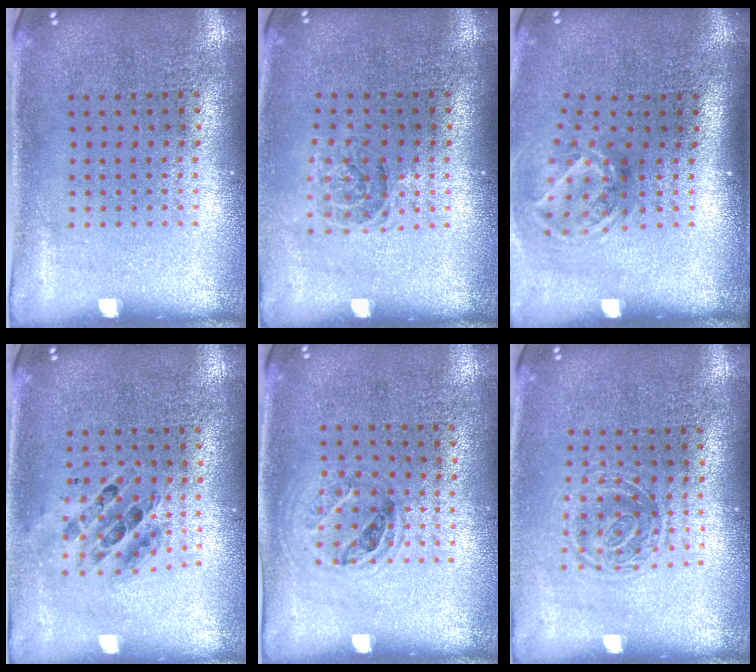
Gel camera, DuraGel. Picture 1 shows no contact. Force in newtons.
{"total": 1.2, "press": 1.1, "slide": 0.5}
{"total": 1.9, "press": 1.3, "slide": 1.5}
{"total": 0.7, "press": 0.7, "slide": 0.2}
{"total": 1.1, "press": 0.9, "slide": 0.6}
{"total": 1.4, "press": 1.1, "slide": 0.9}